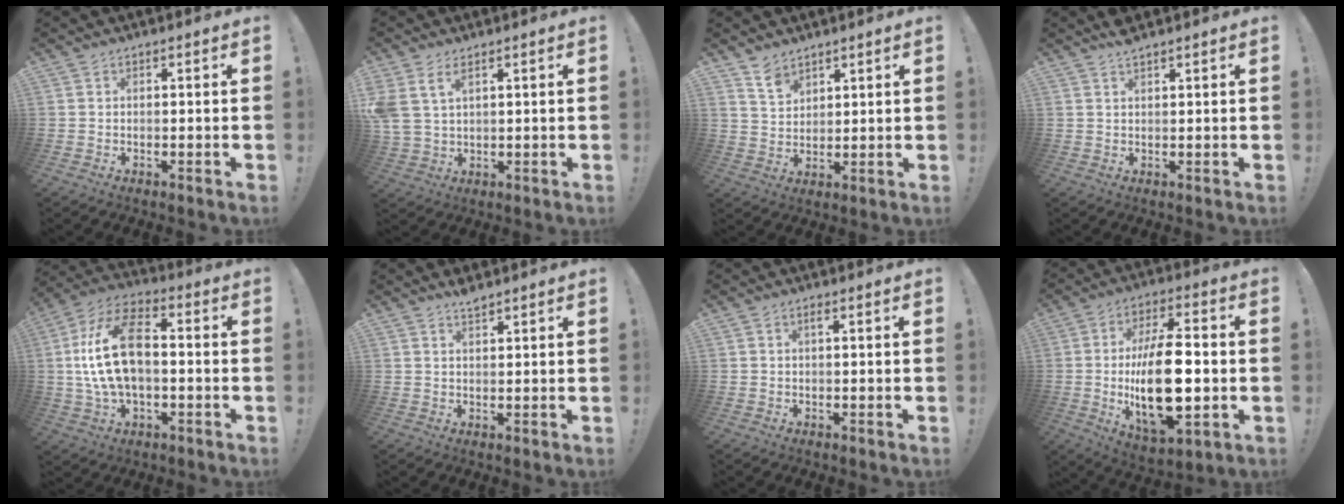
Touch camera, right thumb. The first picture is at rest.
{"total": 6.2, "force": [3.3, 3.3, 4.0], "torque": [-0.090, -0.015, 0.065]}
{"total": 6.3, "force": [5.1, 3.2, 1.8], "torque": [-0.032, -0.035, 0.099]}
{"total": 2.3, "force": [2.0, 0.2, 1.1], "torque": [-0.015, -0.014, 0.036]}
{"total": 18.0, "force": [0.4, 10.3, 14.8], "torque": [-0.264, 0.013, 0.009]}
{"total": 2.5, "force": [2.3, 0.3, 1.1], "torque": [-0.009, -0.016, 0.038]}
{"total": 0.9, "force": [0.2, -0.2, 0.9], "torque": [-0.011, -0.002, 0.000]}
{"total": 21.9, "force": [-1.9, 9.5, 19.6], "torque": [-0.361, -0.005, -0.028]}